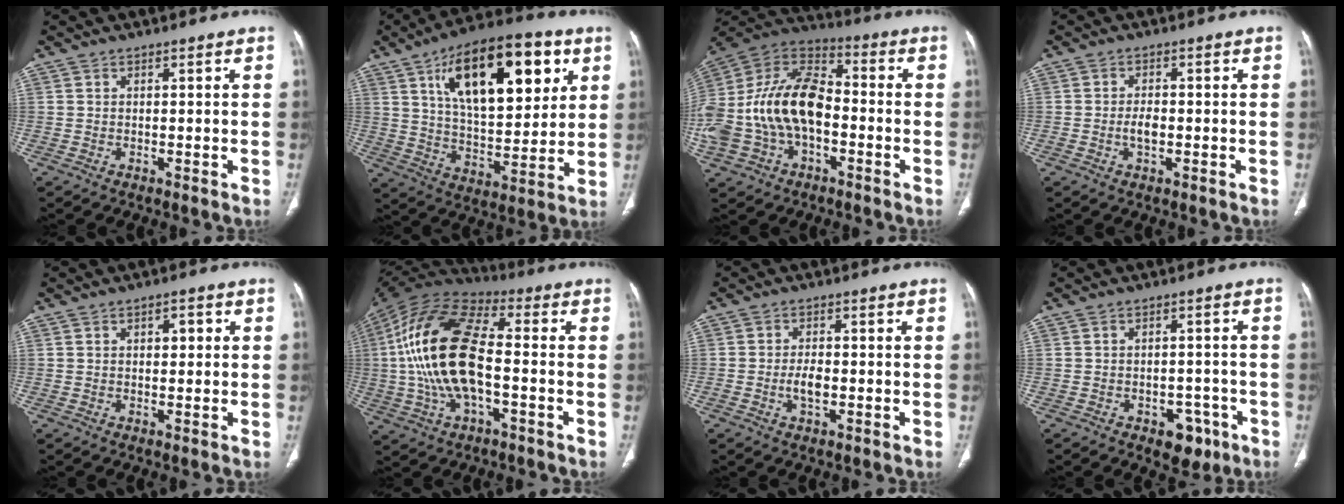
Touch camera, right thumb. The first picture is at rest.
{"total": 24.9, "force": [10.1, 11.3, 19.7], "torque": [-0.275, -0.021, 0.167]}
{"total": 23.2, "force": [-3.3, 14.7, 17.6], "torque": [-0.358, 0.042, -0.059]}
{"total": 2.7, "force": [-0.6, 1.5, 2.2], "torque": [-0.040, 0.003, -0.011]}
{"total": 2.8, "force": [0.8, 1.5, 2.2], "torque": [-0.025, 0.002, 0.011]}
{"total": 21.4, "force": [-1.4, 10.5, 18.5], "torque": [-0.376, 0.025, -0.029]}
{"total": 3.3, "force": [-0.8, 1.7, 2.8], "torque": [-0.050, 0.004, -0.014]}
{"total": 6.0, "force": [-3.2, 3.9, 3.3], "torque": [-0.014, 0.019, -0.038]}